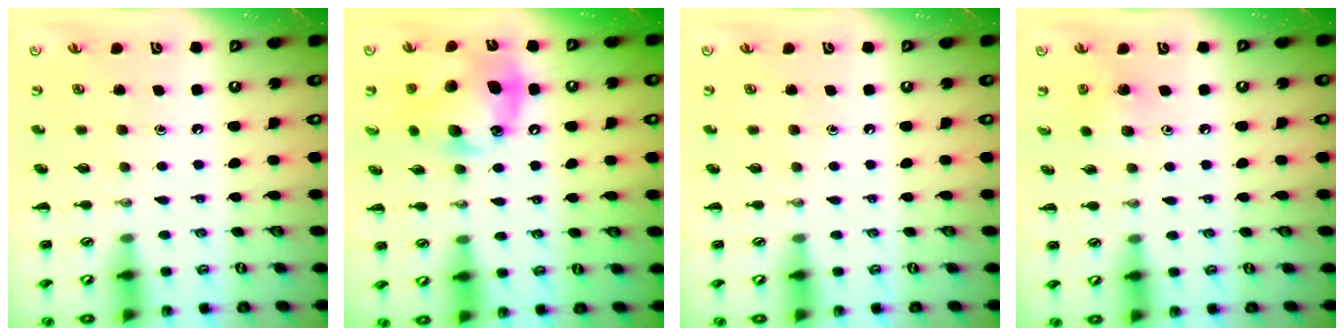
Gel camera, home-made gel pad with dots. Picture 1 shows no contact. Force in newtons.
{"total": 14.2, "press": 14.2, "slide": 0.9}
{"total": 0.0}
{"total": 4.4, "press": 4.2, "slide": 1.4}